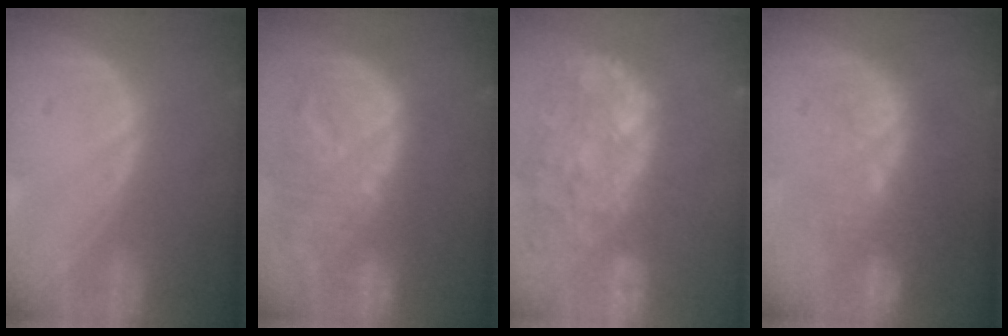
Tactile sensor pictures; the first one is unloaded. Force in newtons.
{"total": 12.9, "press": 11.2, "slide": 6.4}
{"total": 14.1, "press": 11.6, "slide": 8.0}
{"total": 9.7, "press": 9.1, "slide": 3.4}